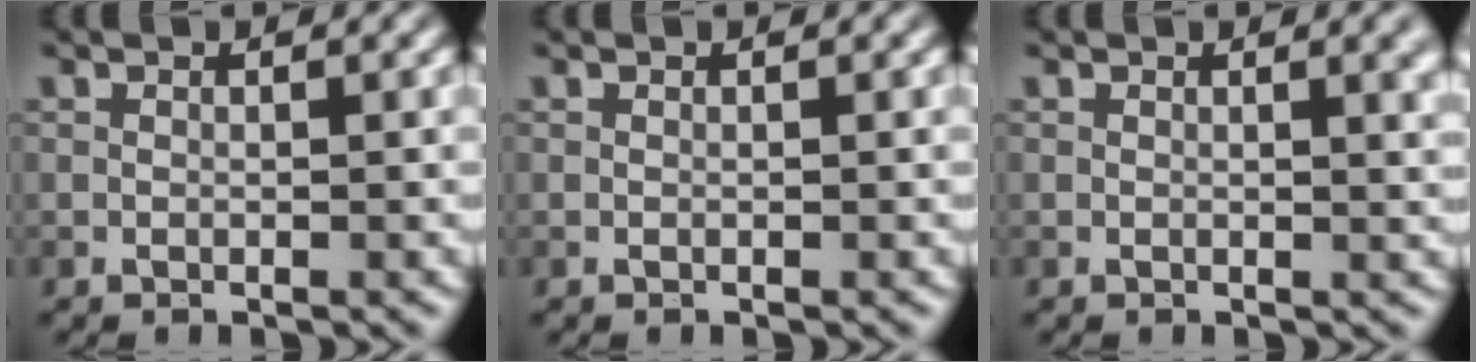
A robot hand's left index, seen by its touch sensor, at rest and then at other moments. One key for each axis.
{"total": 0.0}
{"total": 2.5, "fx": 1.1, "fy": 1.0, "fz": 2.1, "tx": -0.011, "ty": 0.006, "tz": 0.011}